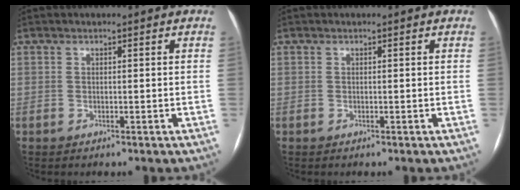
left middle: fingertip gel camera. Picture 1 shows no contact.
{"total": 0.0}